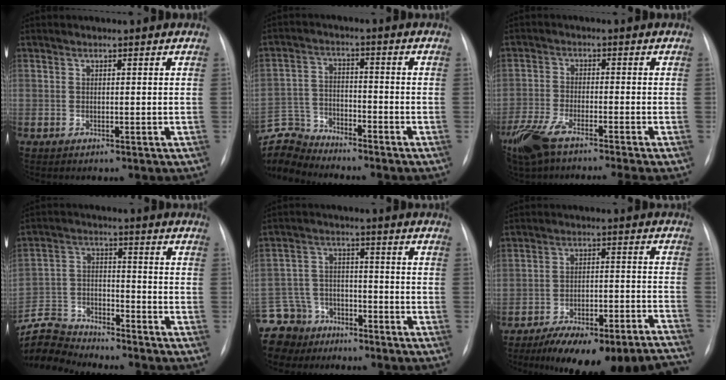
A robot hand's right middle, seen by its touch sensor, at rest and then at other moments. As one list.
[{"total": 8.7, "force": [-8.6, 1.1, -0.5], "torque": [-0.002, 0.014, -0.172]}, {"total": 10.8, "force": [-8.4, 1.3, 6.7], "torque": [-0.132, -0.021, -0.149]}, {"total": 9.0, "force": [-9.0, 0.7, -0.2], "torque": [-0.005, 0.008, -0.172]}, {"total": 11.2, "force": [-8.7, 6.9, 1.1], "torque": [-0.048, 0.020, -0.150]}, {"total": 21.3, "force": [-18.5, 3.5, 10.1], "torque": [-0.099, 0.017, -0.258]}]